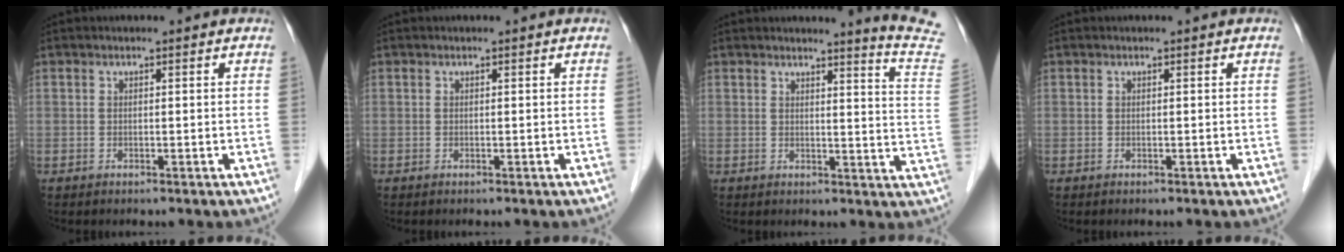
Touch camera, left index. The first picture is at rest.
{"total": 0.0}
{"total": 9.2, "force": [8.8, -2.2, 1.7], "torque": [-0.023, -0.098, 0.079]}
{"total": 0.0}